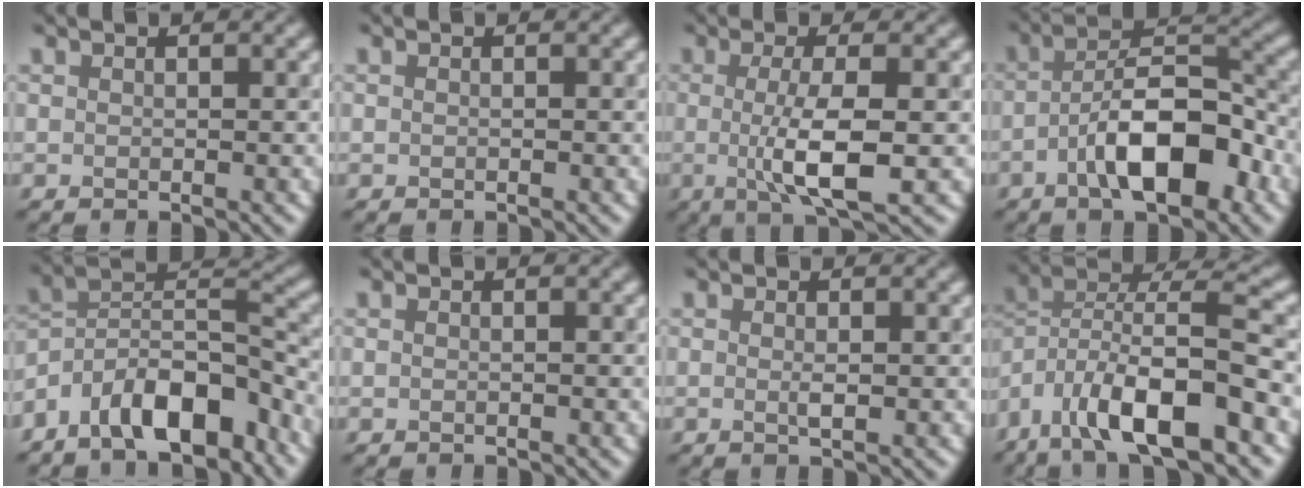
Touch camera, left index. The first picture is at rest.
{"total": 0.0}
{"total": 5.8, "force": [-0.6, 1.4, 5.6], "torque": [-0.100, -0.008, -0.009]}
{"total": 8.5, "force": [-3.4, 3.4, 7.0], "torque": [-0.107, 0.016, -0.059]}
{"total": 9.9, "force": [-6.1, 4.6, 6.3], "torque": [-0.090, 0.015, -0.122]}
{"total": 0.0}
{"total": 1.0, "force": [0.0, 0.2, 1.0], "torque": [-0.019, -0.002, -0.001]}
{"total": 11.3, "force": [-6.1, 3.3, 9.0], "torque": [-0.148, 0.009, -0.113]}